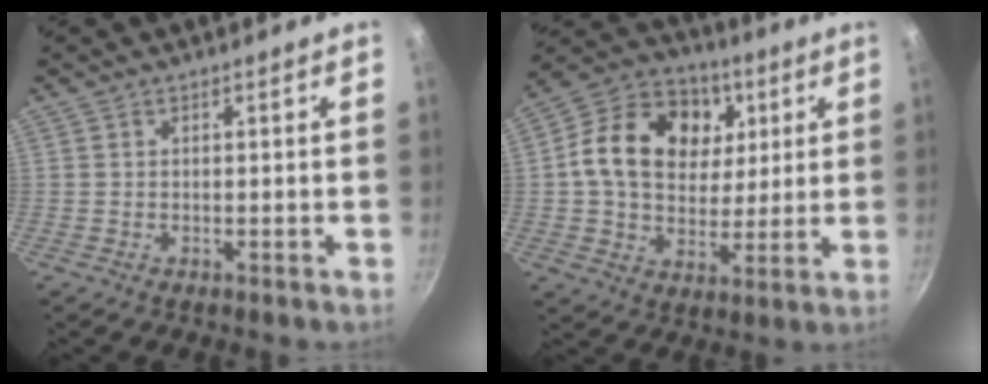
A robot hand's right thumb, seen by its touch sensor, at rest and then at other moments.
{"total": 19.2, "force": [4.5, 14.7, 11.5], "torque": [-0.176, 0.005, 0.067]}